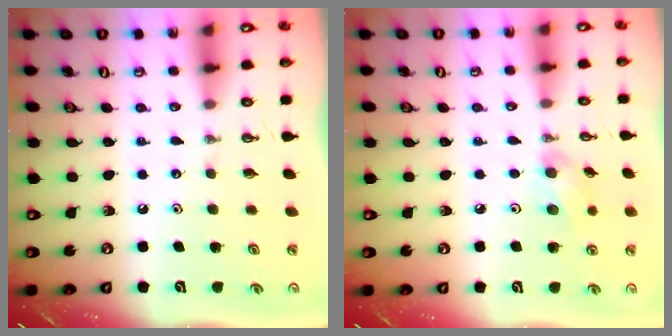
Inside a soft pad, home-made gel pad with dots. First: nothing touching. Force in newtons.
{"total": 7.8, "press": 7.4, "slide": 2.5}